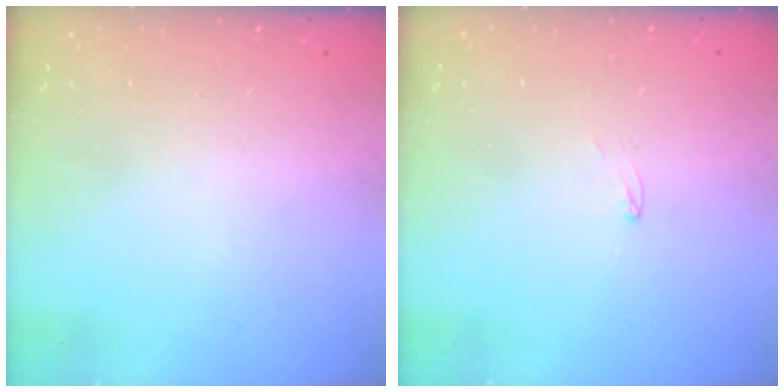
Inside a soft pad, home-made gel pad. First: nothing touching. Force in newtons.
{"total": 2.6, "press": 2.6, "slide": 0.2}